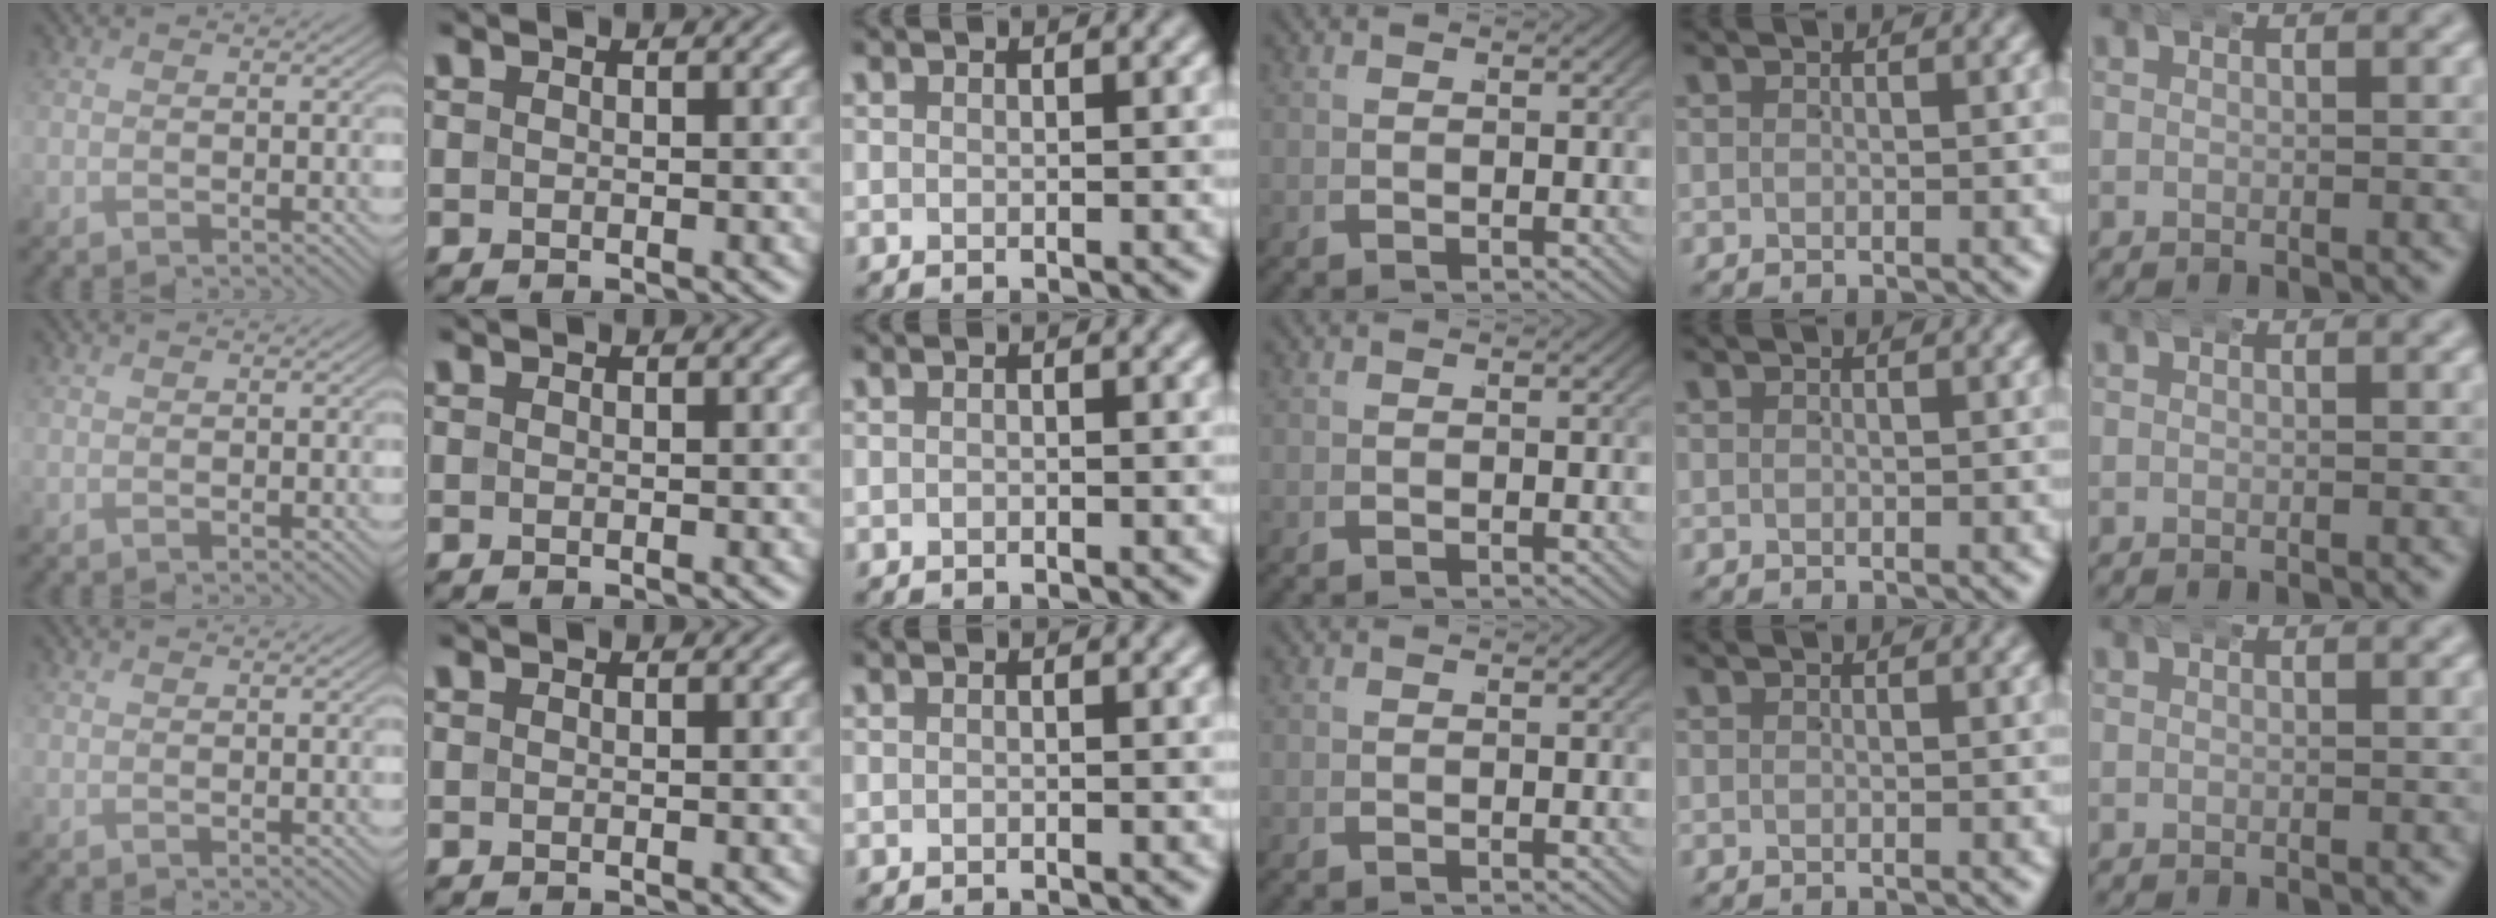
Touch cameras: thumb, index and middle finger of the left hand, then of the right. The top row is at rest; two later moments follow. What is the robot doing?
{"motion": "wrap", "object": "aluminum foil"}